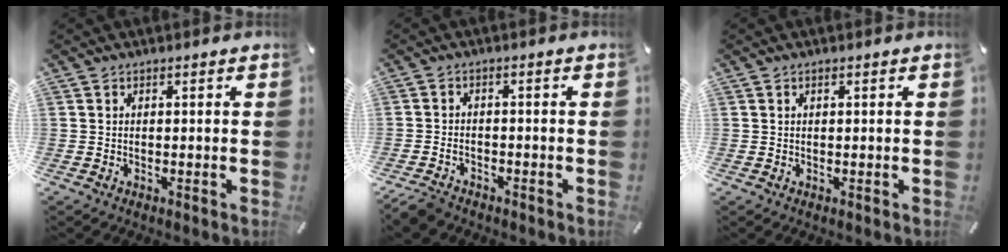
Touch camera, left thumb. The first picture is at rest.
{"total": 3.1, "force": [-2.6, 1.4, 0.9], "torque": [-0.030, 0.008, -0.054]}
{"total": 0.5, "force": [0.2, 0.3, 0.4], "torque": [-0.008, 0.002, 0.003]}